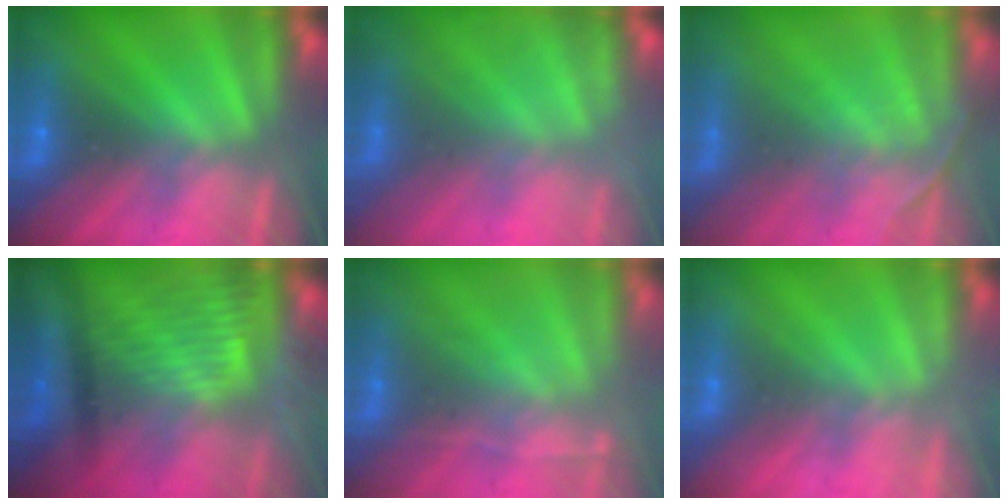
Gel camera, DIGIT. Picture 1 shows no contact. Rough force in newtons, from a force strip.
{"total": 2.2}
{"total": 1.8}
{"total": 3.3}
{"total": 1.8}
{"total": 2.2}